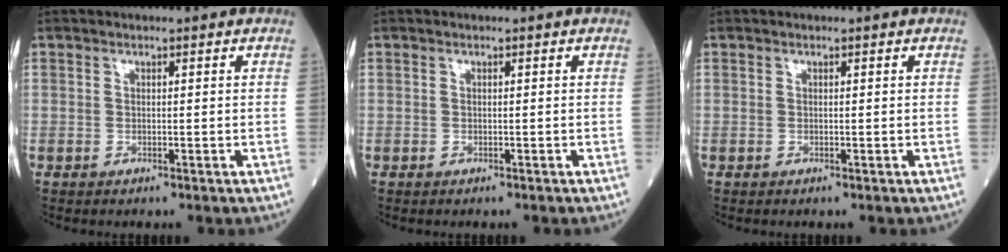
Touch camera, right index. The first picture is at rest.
{"total": 0.0}
{"total": 0.0}